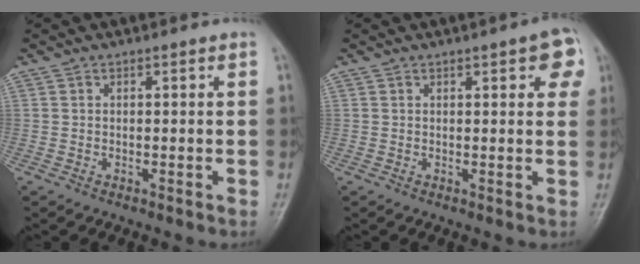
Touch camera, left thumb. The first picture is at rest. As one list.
[{"total": 5.7, "force": [2.3, 1.8, 5.0], "torque": [-0.044, -0.001, 0.018]}]